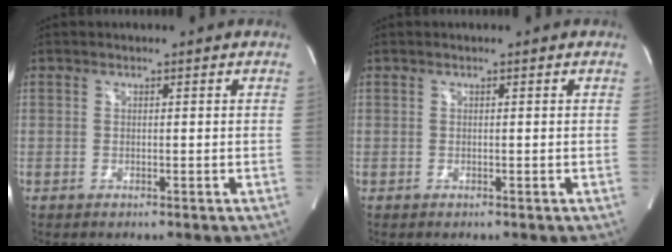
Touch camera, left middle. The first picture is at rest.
{"total": 0.0}